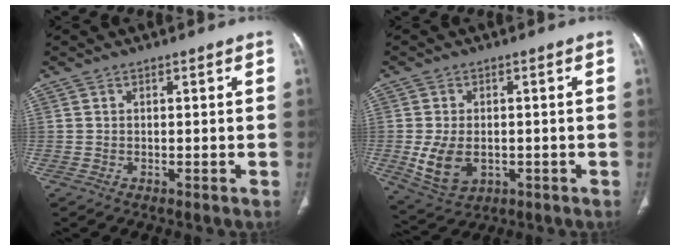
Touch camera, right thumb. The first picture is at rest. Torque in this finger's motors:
{"motor_torque": [-0.36, 0.36, 0.28, 0.33, 0.18]}